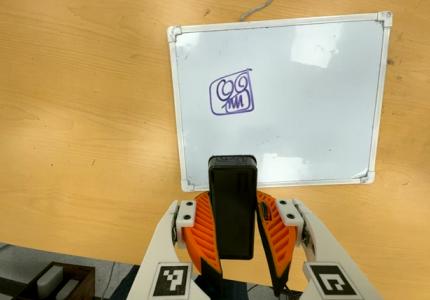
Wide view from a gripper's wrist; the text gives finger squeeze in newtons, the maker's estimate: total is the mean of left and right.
{"total": 11.1, "left": 8.4, "right": 13.7}